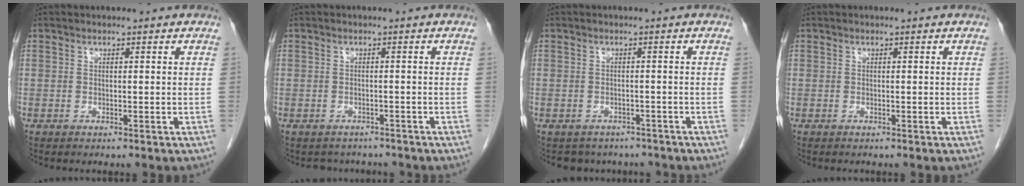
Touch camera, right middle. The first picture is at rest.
{"total": 3.6, "force": [-3.2, 1.6, 0.0], "torque": [-0.002, 0.004, -0.042]}
{"total": 5.8, "force": [-5.0, 3.0, 0.4], "torque": [0.004, 0.008, -0.056]}
{"total": 0.0}